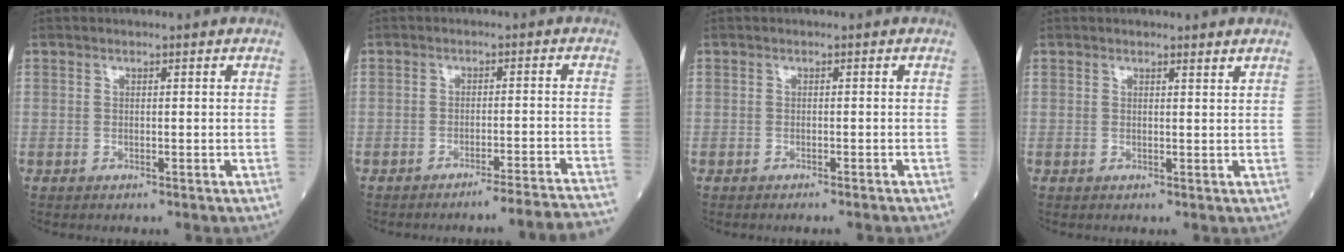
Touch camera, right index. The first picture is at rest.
{"total": 11.7, "force": [-11.0, -2.1, 3.2], "torque": [-0.005, -0.013, -0.136]}
{"total": 2.4, "force": [-2.1, -0.3, 1.1], "torque": [-0.014, 0.000, -0.027]}
{"total": 1.0, "force": [1.0, -0.1, 0.1], "torque": [-0.013, -0.008, 0.009]}